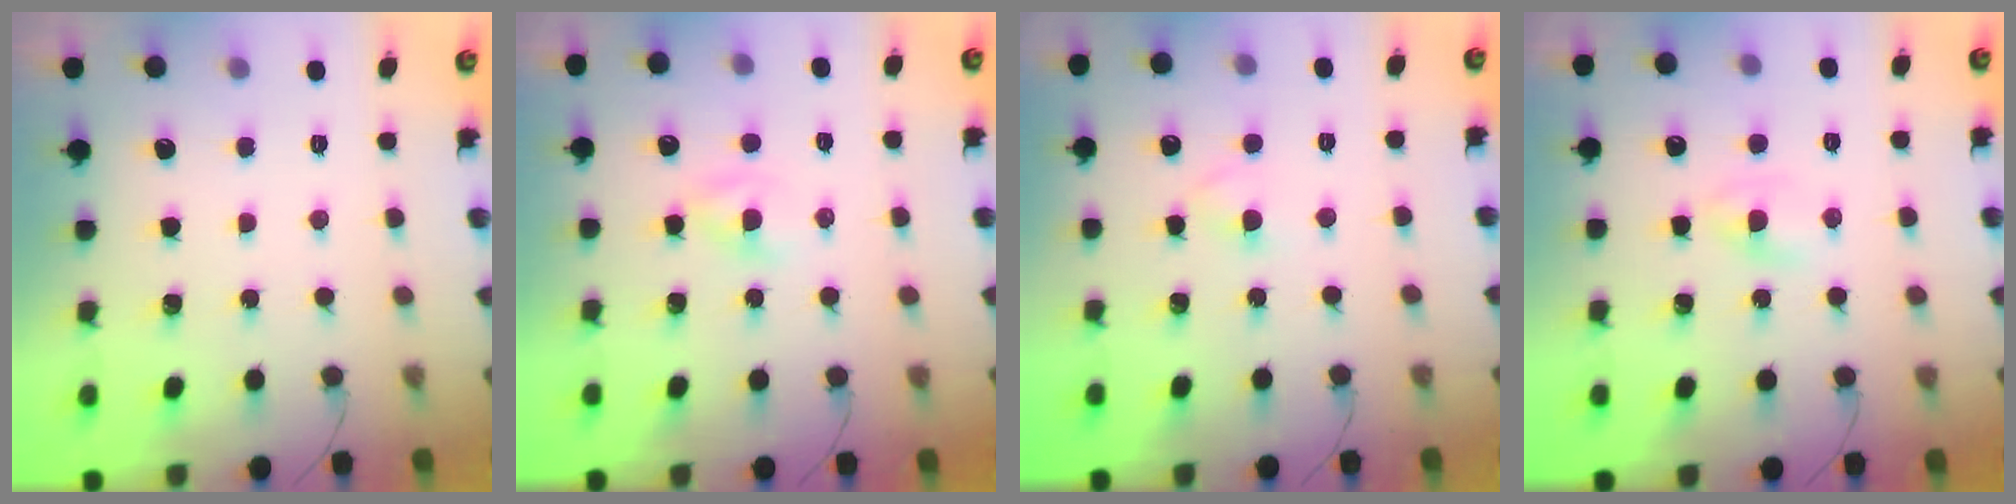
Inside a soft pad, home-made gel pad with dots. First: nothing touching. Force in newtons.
{"total": 2.2, "press": 2.0, "slide": 1.0}
{"total": 2.5, "press": 2.3, "slide": 1.0}
{"total": 1.6, "press": 1.4, "slide": 0.8}